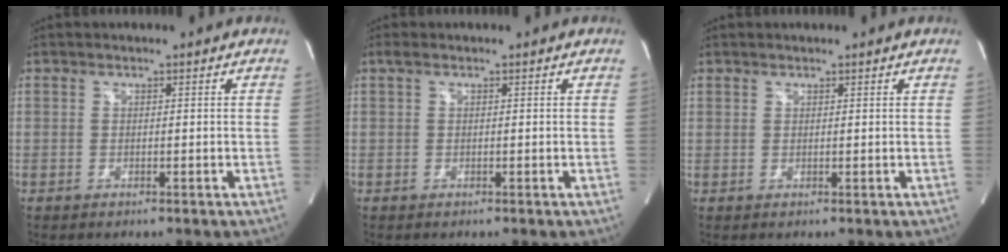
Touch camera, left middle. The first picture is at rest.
{"total": 0.8, "force": [0.5, 0.2, 0.6], "torque": [-0.020, 0.019, 0.008]}
{"total": 0.6, "force": [0.5, 0.4, 0.0], "torque": [0.000, 0.003, 0.007]}